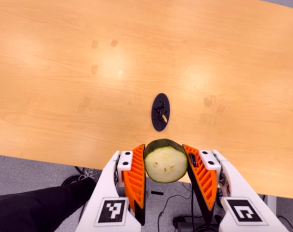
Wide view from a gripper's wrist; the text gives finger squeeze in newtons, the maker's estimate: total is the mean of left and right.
{"total": 11.8, "left": 11.9, "right": 11.7}